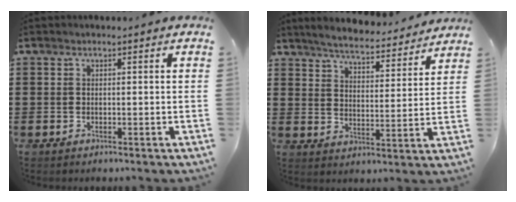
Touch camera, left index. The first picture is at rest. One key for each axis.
{"total": 5.1, "fx": 5.0, "fy": 0.2, "fz": 1.2, "tx": -0.049, "ty": -0.031, "tz": 0.083}